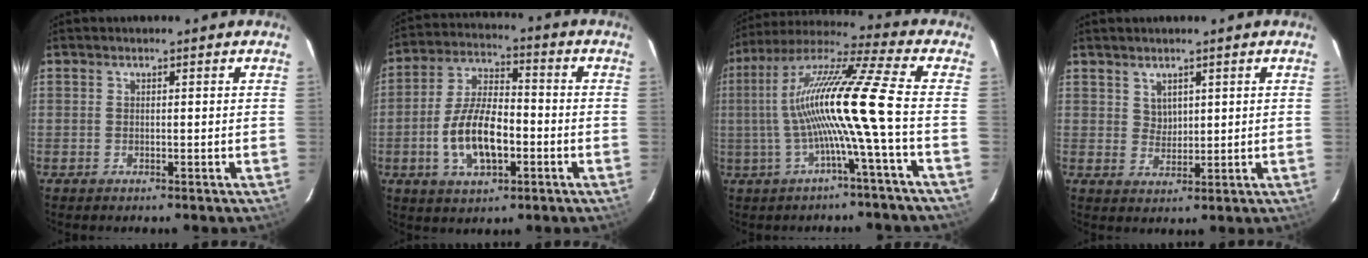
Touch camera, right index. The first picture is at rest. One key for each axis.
{"total": 13.1, "fx": -3.4, "fy": 6.7, "fz": 10.8, "tx": -0.213, "ty": 0.010, "tz": -0.052}
{"total": 15.0, "fx": -2.3, "fy": -2.4, "fz": 14.6, "tx": -0.261, "ty": 0.003, "tz": -0.043}
{"total": 2.8, "fx": 1.8, "fy": 2.0, "fz": 0.8, "tx": -0.008, "ty": 0.002, "tz": 0.037}